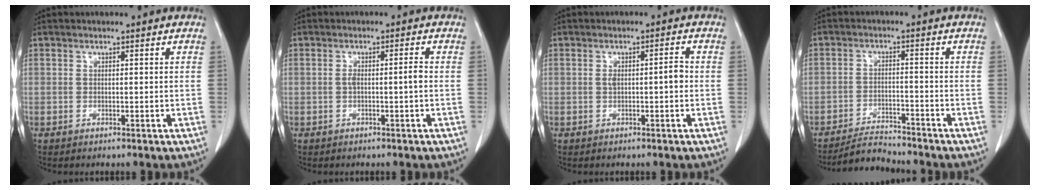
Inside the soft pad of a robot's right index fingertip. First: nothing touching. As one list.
[{"total": 2.2, "force": [-0.4, 0.0, 2.2], "torque": [-0.041, 0.002, -0.005]}, {"total": 2.8, "force": [-0.1, 0.7, 2.7], "torque": [-0.048, 0.009, 0.001]}, {"total": 4.5, "force": [-4.5, 0.3, -0.1], "torque": [-0.003, -0.010, -0.076]}]